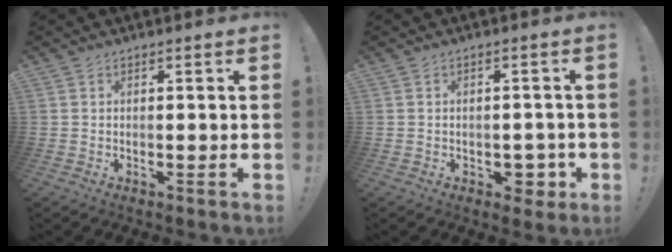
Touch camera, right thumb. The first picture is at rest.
{"total": 5.4, "force": [-1.3, 4.4, 2.9], "torque": [-0.025, 0.009, -0.017]}